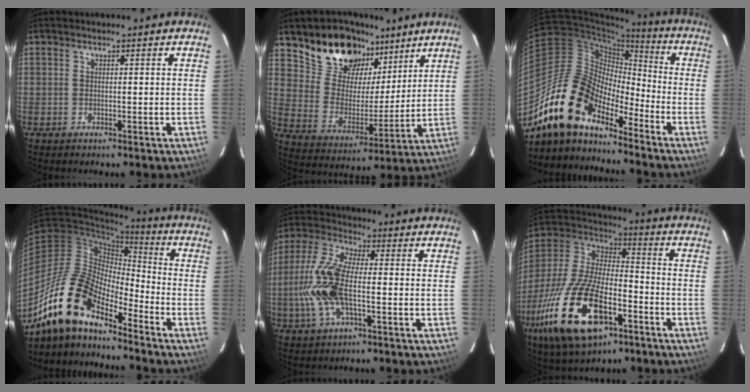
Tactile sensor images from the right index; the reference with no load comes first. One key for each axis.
{"total": 16.2, "fx": 11.1, "fy": 10.0, "fz": 6.4, "tx": -0.137, "ty": 0.018, "tz": 0.206}
{"total": 16.3, "fx": -12.9, "fy": 6.4, "fz": 7.6, "tx": -0.136, "ty": 0.005, "tz": -0.250}
{"total": 15.4, "fx": -12.5, "fy": 4.6, "fz": 7.7, "tx": -0.139, "ty": 0.001, "tz": -0.250}
{"total": 13.0, "fx": -2.5, "fy": 4.8, "fz": 11.9, "tx": -0.266, "ty": 0.005, "tz": -0.055}
{"total": 26.5, "fx": -12.3, "fy": 12.2, "fz": 20.1, "tx": -0.421, "ty": -0.040, "tz": -0.210}